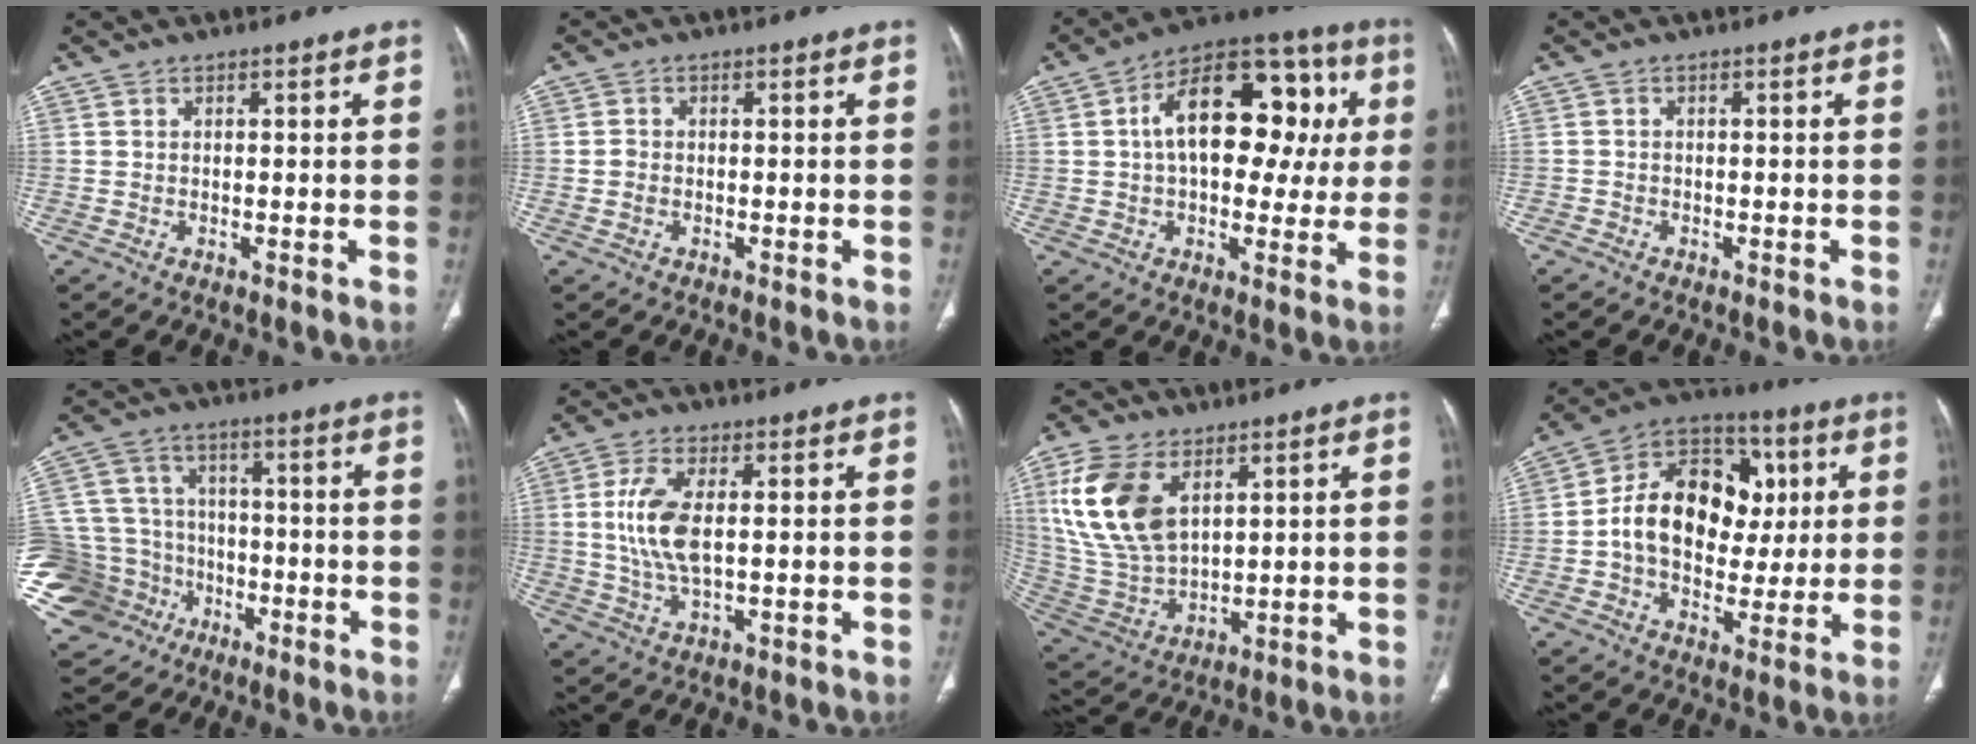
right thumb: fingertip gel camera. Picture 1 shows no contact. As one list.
[{"total": 1.5, "force": [-0.3, 1.3, 0.8], "torque": [-0.016, 0.003, -0.006]}, {"total": 20.1, "force": [3.4, 11.7, 15.9], "torque": [-0.195, 0.039, 0.040]}, {"total": 0.9, "force": [-0.7, 0.6, -0.1], "torque": [-0.003, 0.004, -0.018]}, {"total": 21.6, "force": [-8.5, 17.9, 8.5], "torque": [-0.208, 0.056, -0.135]}, {"total": 9.7, "force": [0.6, 4.1, 8.7], "torque": [-0.197, -0.003, 0.014]}, {"total": 16.0, "force": [5.9, 9.5, 11.5], "torque": [-0.236, -0.018, 0.131]}, {"total": 17.7, "force": [2.1, 13.6, 11.2], "torque": [-0.143, 0.024, 0.028]}]